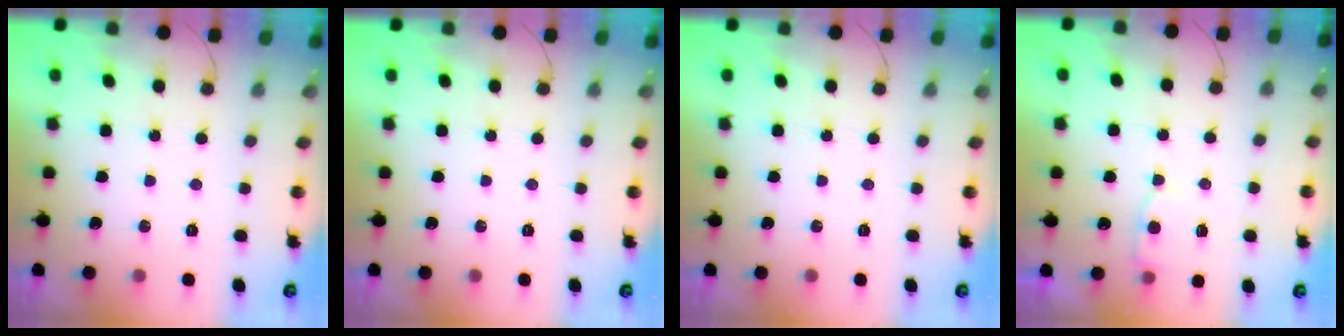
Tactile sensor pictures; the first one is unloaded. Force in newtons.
{"total": 0.0}
{"total": 0.0}
{"total": 4.3, "press": 4.3, "slide": 0.6}